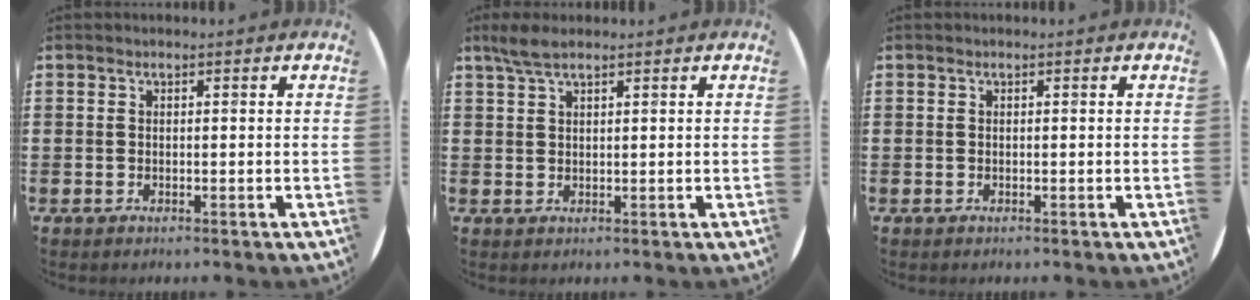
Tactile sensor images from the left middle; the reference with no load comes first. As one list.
[{"total": 2.8, "force": [2.2, 0.6, 1.7], "torque": [-0.037, 0.005, 0.039]}, {"total": 0.0}]